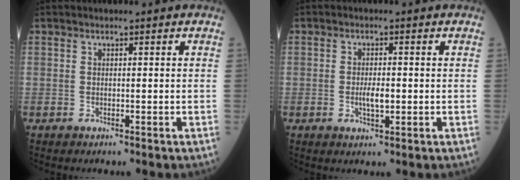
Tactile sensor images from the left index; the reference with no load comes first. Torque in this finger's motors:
{"motor_torque": [0.12, 0.04, 0.07, 0.02]}